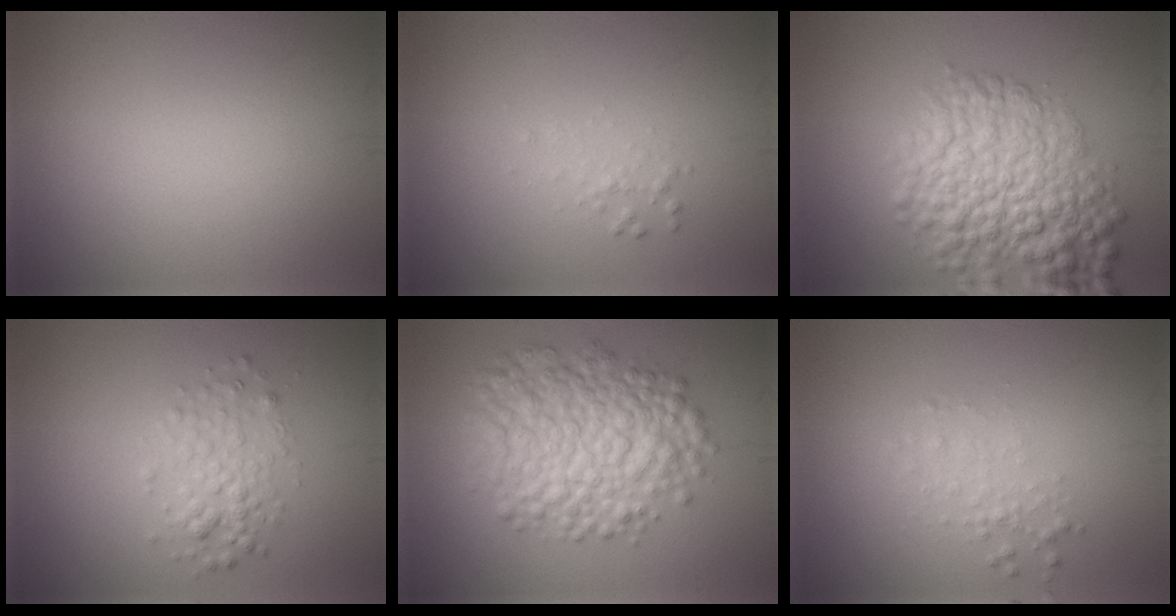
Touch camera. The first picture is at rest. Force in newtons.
{"total": 0.9, "press": 0.9, "slide": 0.0}
{"total": 7.7, "press": 7.7, "slide": 0.2}
{"total": 2.5, "press": 2.5, "slide": 0.1}
{"total": 7.6, "press": 7.6, "slide": 0.2}
{"total": 1.4, "press": 1.4, "slide": 0.0}